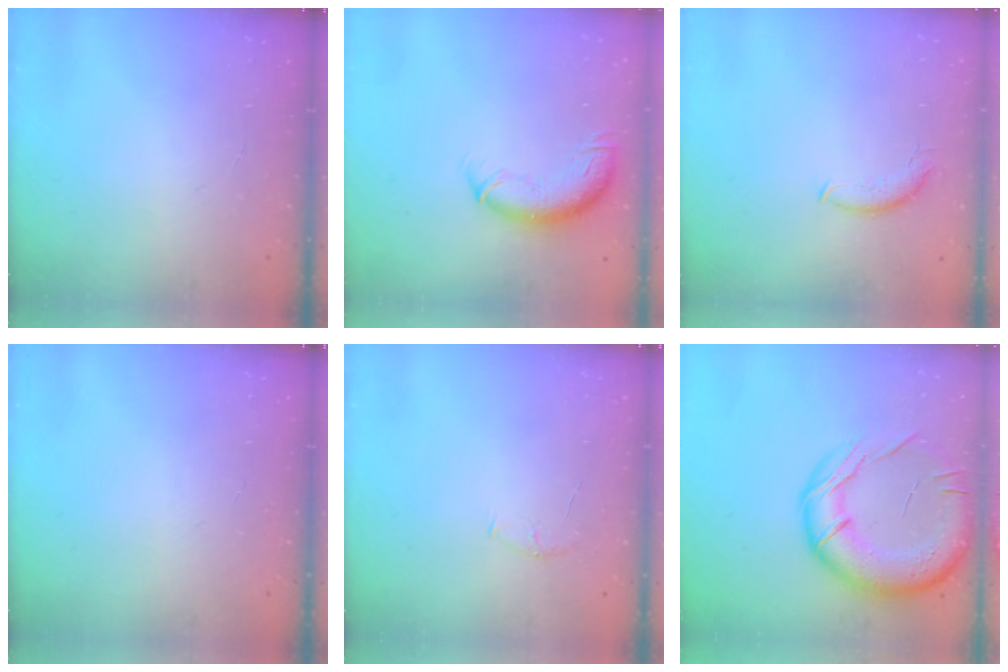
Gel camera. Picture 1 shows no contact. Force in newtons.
{"total": 10.6, "press": 10.2, "slide": 2.7}
{"total": 7.5, "press": 7.5, "slide": 0.6}
{"total": 0.0}
{"total": 4.7, "press": 4.4, "slide": 1.8}
{"total": 23.0, "press": 22.9, "slide": 2.4}